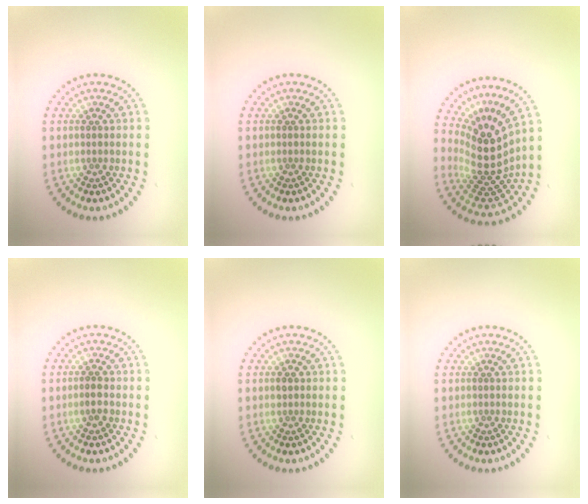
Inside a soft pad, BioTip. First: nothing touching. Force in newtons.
{"total": 0.0}
{"total": 5.2, "press": 3.6, "slide": 3.7}
{"total": 1.2, "press": 1.2, "slide": 0.4}
{"total": 0.7, "press": 0.7, "slide": 0.1}
{"total": 0.0}